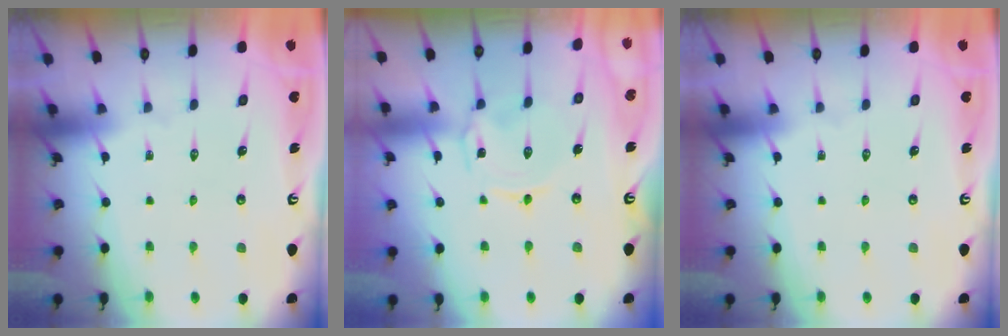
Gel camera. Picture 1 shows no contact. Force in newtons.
{"total": 1.2, "press": 1.1, "slide": 0.4}
{"total": 0.0}